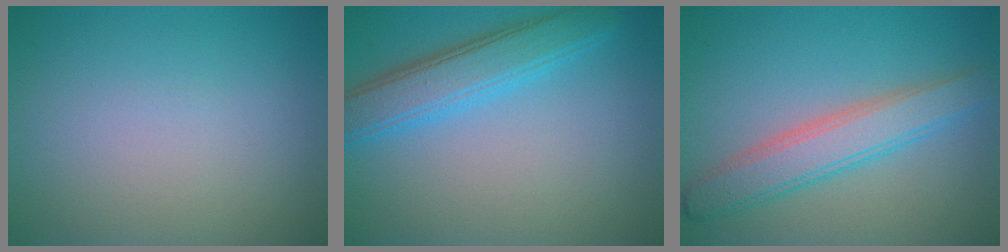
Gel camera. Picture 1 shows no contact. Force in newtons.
{"total": 4.6, "press": 4.6, "slide": 0.1}
{"total": 4.5, "press": 4.5, "slide": 0.3}